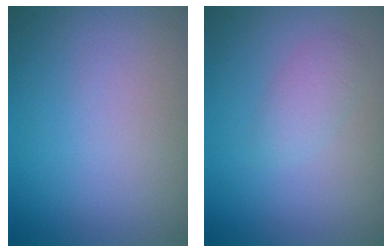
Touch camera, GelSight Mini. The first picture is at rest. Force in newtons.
{"total": 1.5, "press": 1.5, "slide": 0.0}